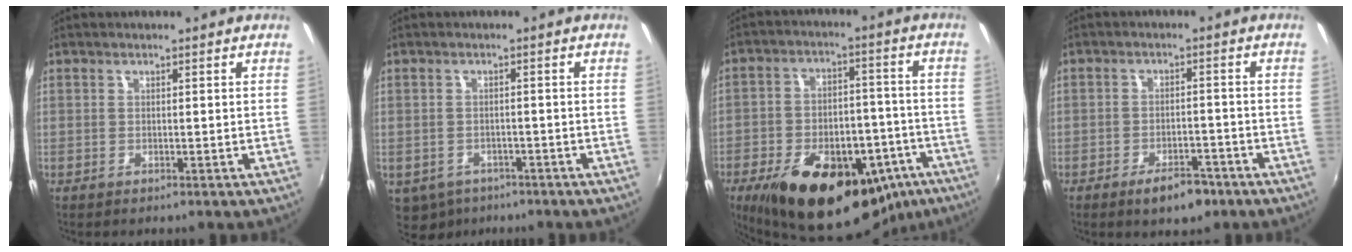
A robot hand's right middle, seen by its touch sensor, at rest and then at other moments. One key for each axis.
{"total": 7.3, "fx": -4.3, "fy": 5.0, "fz": 3.0, "tx": -0.076, "ty": -0.023, "tz": -0.056}
{"total": 27.5, "fx": -15.7, "fy": 14.3, "fz": 17.4, "tx": -0.304, "ty": -0.006, "tz": -0.200}
{"total": 6.0, "fx": -4.0, "fy": 2.8, "fz": 3.5, "tx": -0.069, "ty": 0.005, "tz": -0.051}